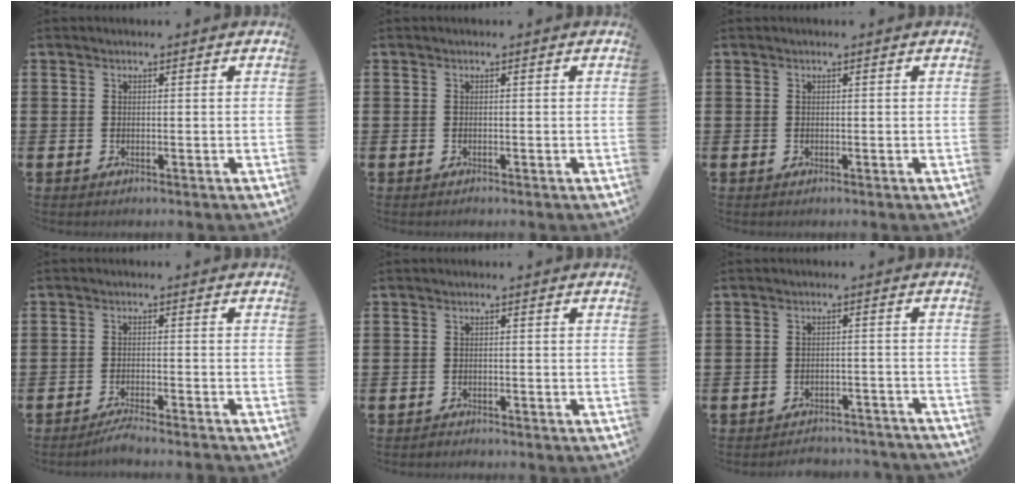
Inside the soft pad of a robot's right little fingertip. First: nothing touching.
{"total": 0.0}
{"total": 0.0}
{"total": 2.3, "force": [-2.0, -0.2, 1.1], "torque": [-0.017, 0.006, -0.039]}
{"total": 0.7, "force": [-0.7, 0.1, 0.0], "torque": [-0.001, 0.000, -0.015]}
{"total": 2.5, "force": [-2.5, 0.1, -0.1], "torque": [-0.005, 0.004, -0.055]}